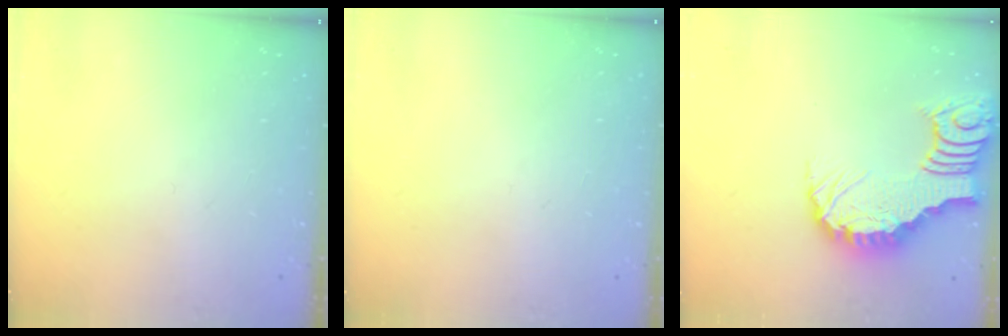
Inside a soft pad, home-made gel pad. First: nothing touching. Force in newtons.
{"total": 0.0}
{"total": 5.6, "press": 5.6, "slide": 0.8}